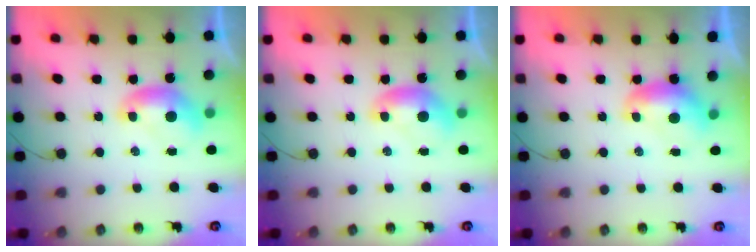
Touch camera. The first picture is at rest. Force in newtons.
{"total": 0.0}
{"total": 1.2, "press": 1.1, "slide": 0.5}